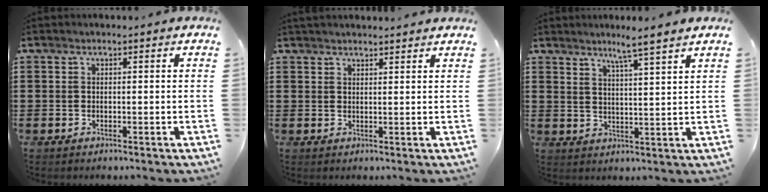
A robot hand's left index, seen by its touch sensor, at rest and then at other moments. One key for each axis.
{"total": 1.5, "fx": 1.5, "fy": 0.1, "fz": 0.1, "tx": -0.006, "ty": 0.002, "tz": 0.029}
{"total": 4.6, "fx": 3.7, "fy": -1.2, "fz": 2.4, "tx": -0.056, "ty": -0.016, "tz": 0.061}